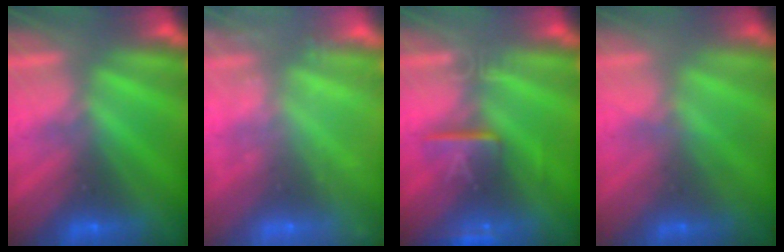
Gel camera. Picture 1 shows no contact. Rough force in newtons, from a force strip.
{"total": 2.3}
{"total": 7.8}
{"total": 1.8}